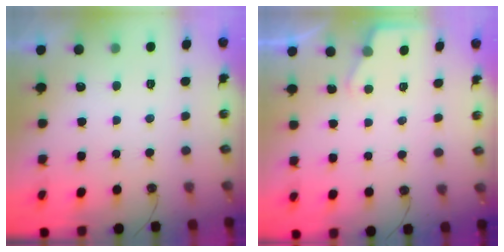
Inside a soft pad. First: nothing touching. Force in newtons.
{"total": 2.4, "press": 2.4, "slide": 0.3}